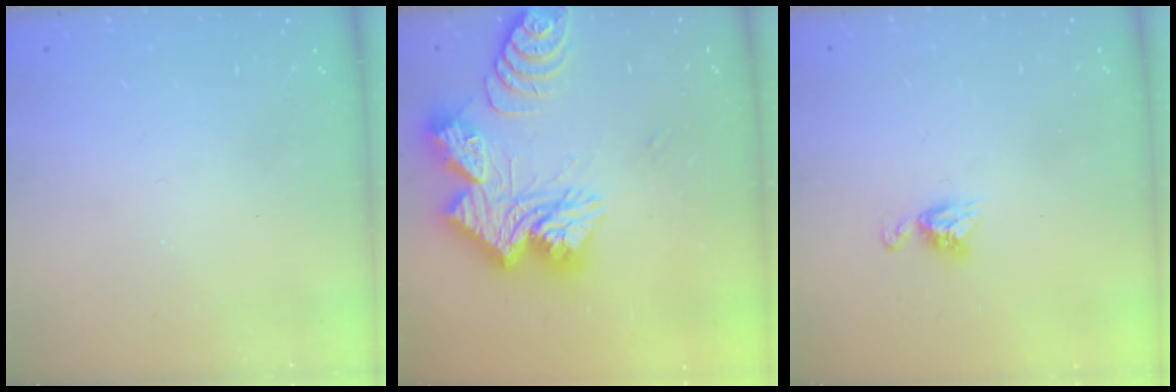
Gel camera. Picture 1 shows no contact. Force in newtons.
{"total": 22.5, "press": 22.3, "slide": 2.2}
{"total": 6.5, "press": 6.5, "slide": 0.5}